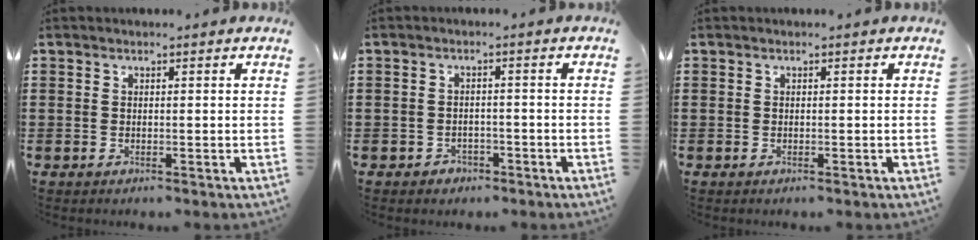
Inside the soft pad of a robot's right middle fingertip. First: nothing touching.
{"total": 1.6, "force": [-1.4, 0.8, 0.1], "torque": [-0.010, -0.001, -0.031]}
{"total": 0.0}